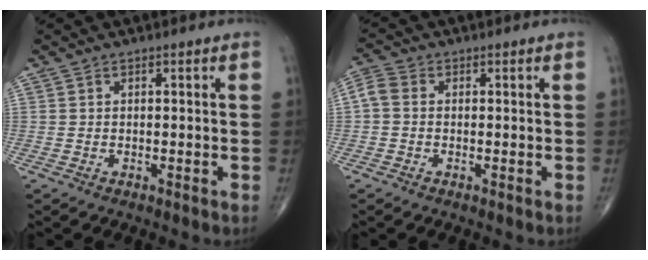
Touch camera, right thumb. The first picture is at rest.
{"total": 3.4, "force": [0.0, 2.6, 2.2], "torque": [-0.050, 0.009, -0.012]}